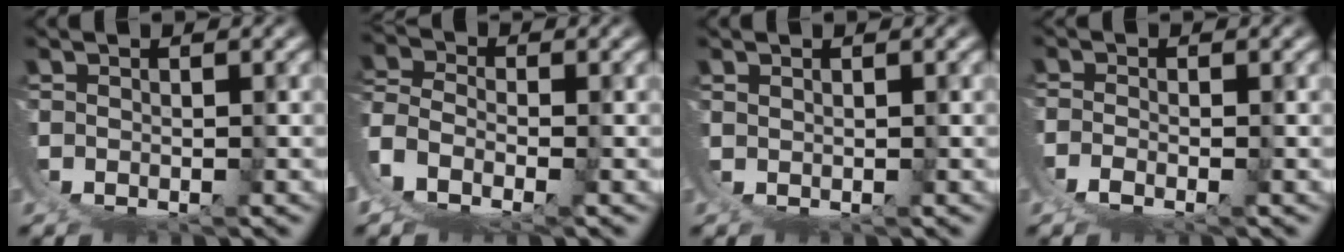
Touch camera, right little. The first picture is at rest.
{"total": 9.7, "force": [1.4, 8.5, 4.5], "torque": [-0.148, -0.029, 0.016]}
{"total": 0.9, "force": [0.6, -0.5, -0.4], "torque": [0.012, 0.003, 0.009]}
{"total": 2.5, "force": [0.1, 1.6, 1.9], "torque": [-0.054, -0.015, 0.006]}